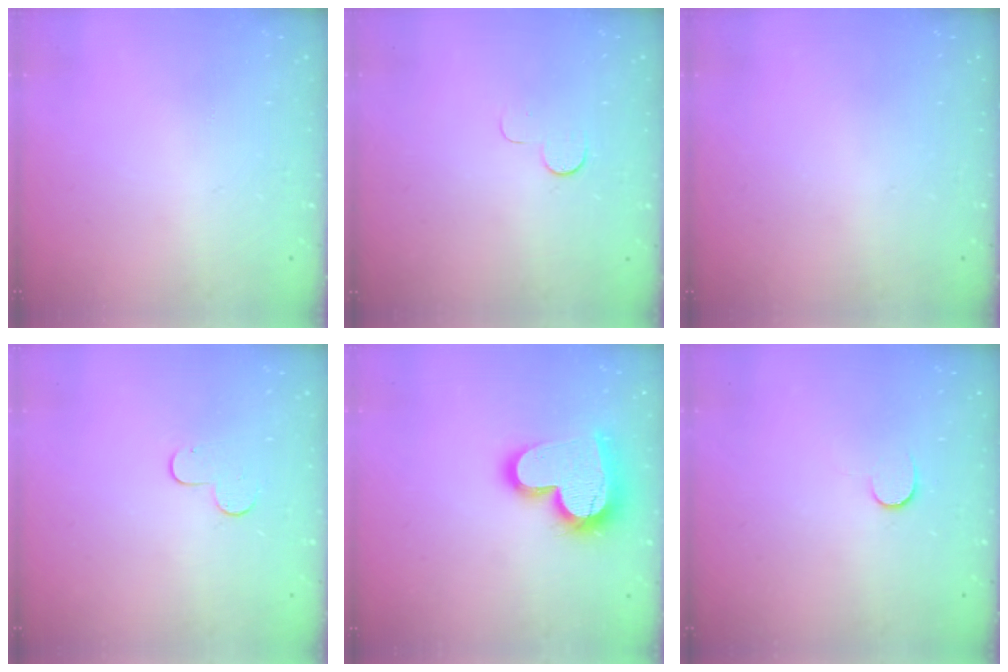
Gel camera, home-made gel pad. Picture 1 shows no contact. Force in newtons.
{"total": 5.1, "press": 5.1, "slide": 0.5}
{"total": 0.0}
{"total": 6.6, "press": 6.5, "slide": 0.6}
{"total": 18.1, "press": 18.0, "slide": 1.5}
{"total": 6.0, "press": 6.0, "slide": 0.5}